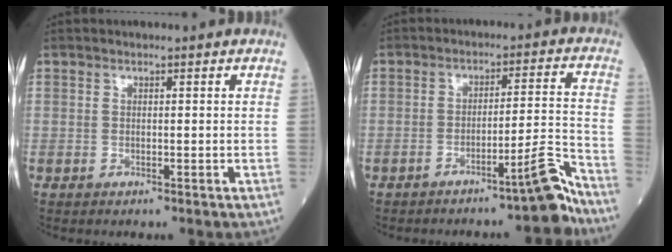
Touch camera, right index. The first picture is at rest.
{"total": 7.1, "force": [-5.5, -0.1, 4.5], "torque": [-0.045, 0.016, -0.086]}